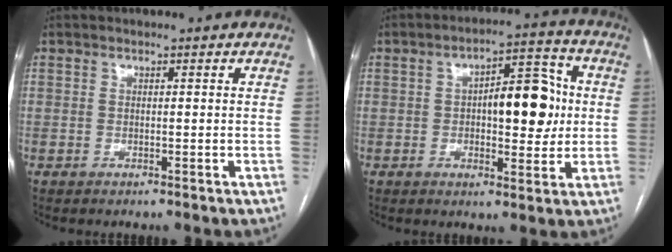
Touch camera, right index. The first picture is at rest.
{"total": 10.8, "force": [0.6, 4.1, 10.0], "torque": [-0.140, 0.024, 0.011]}